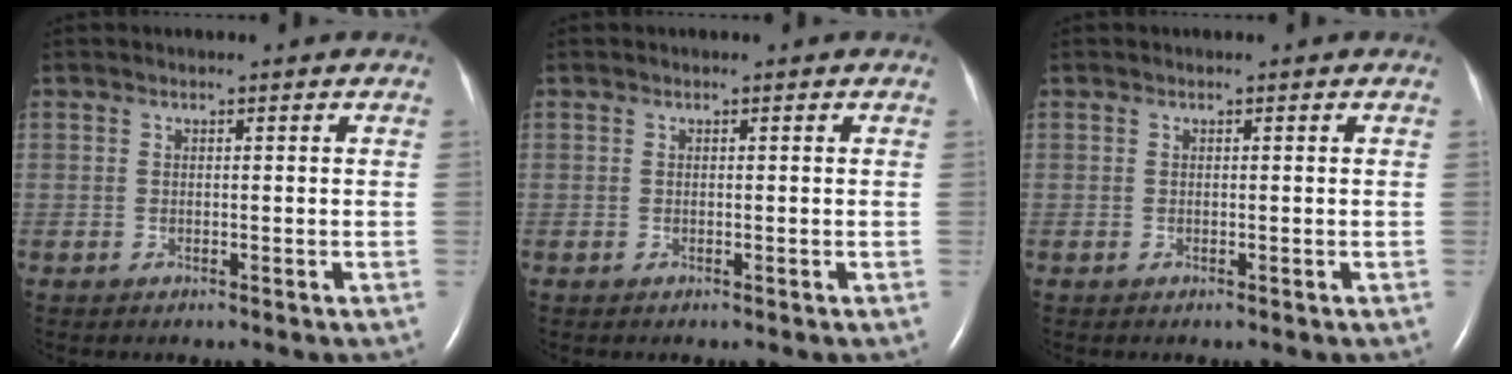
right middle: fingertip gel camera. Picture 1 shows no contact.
{"total": 0.0}
{"total": 0.0}